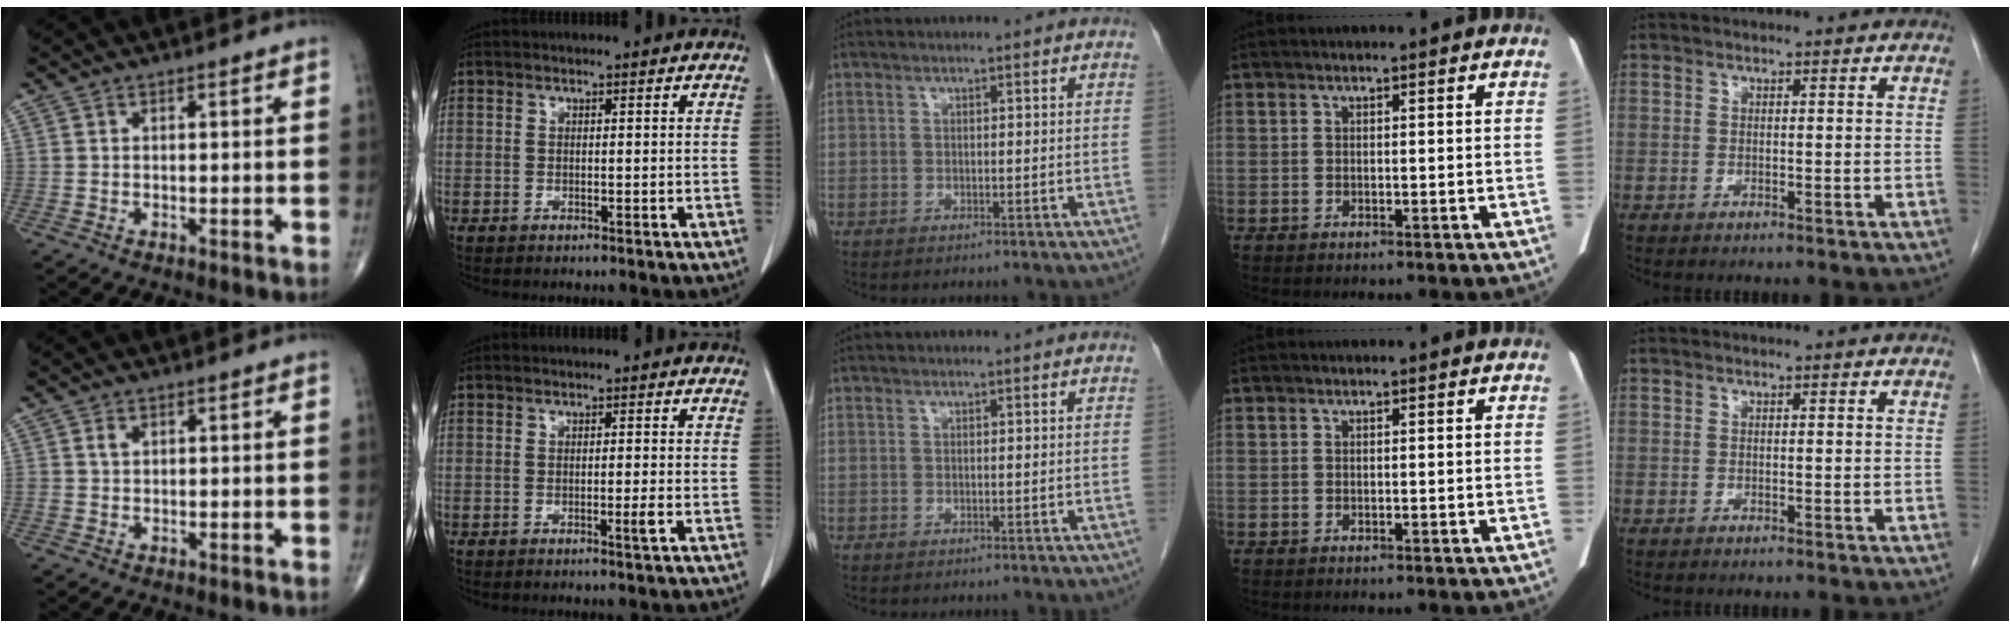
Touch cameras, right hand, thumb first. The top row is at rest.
{"thumb": {"total": 1.4, "force": [0.6, 1.0, 0.8], "torque": [-0.015, 0.001, 0.013]}, "index": {"total": 1.4, "force": [-0.5, -0.3, 1.2], "torque": [-0.020, -0.005, -0.009]}}